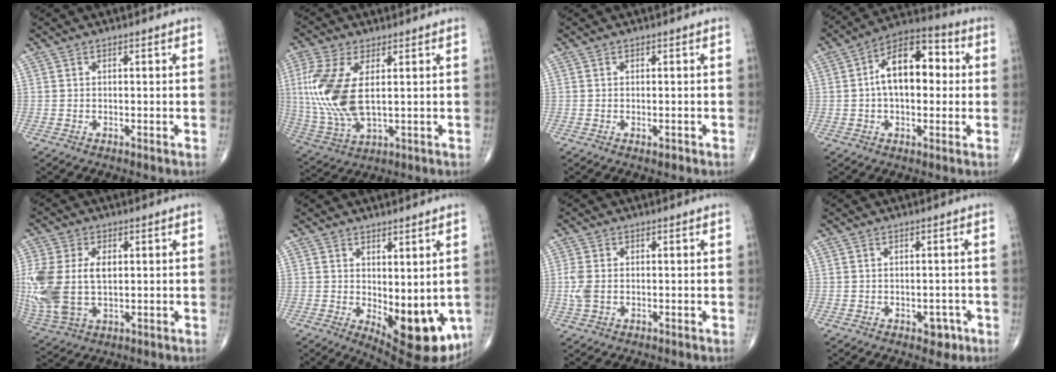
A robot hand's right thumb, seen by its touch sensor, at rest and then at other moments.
{"total": 14.7, "force": [1.9, 7.0, 12.8], "torque": [-0.301, -0.013, 0.047]}
{"total": 1.0, "force": [-0.4, 0.5, 0.8], "torque": [-0.011, -0.003, -0.004]}
{"total": 12.3, "force": [1.1, 7.2, 9.9], "torque": [-0.140, 0.031, 0.005]}
{"total": 17.0, "force": [0.9, 10.7, 13.2], "torque": [-0.333, -0.002, 0.031]}
{"total": 14.1, "force": [-2.3, 6.1, 12.5], "torque": [-0.146, -0.027, -0.012]}
{"total": 3.5, "force": [-0.3, 2.2, 2.7], "torque": [-0.075, 0.002, -0.006]}
{"total": 2.8, "force": [-1.2, 1.9, 1.7], "torque": [-0.004, 0.006, -0.013]}